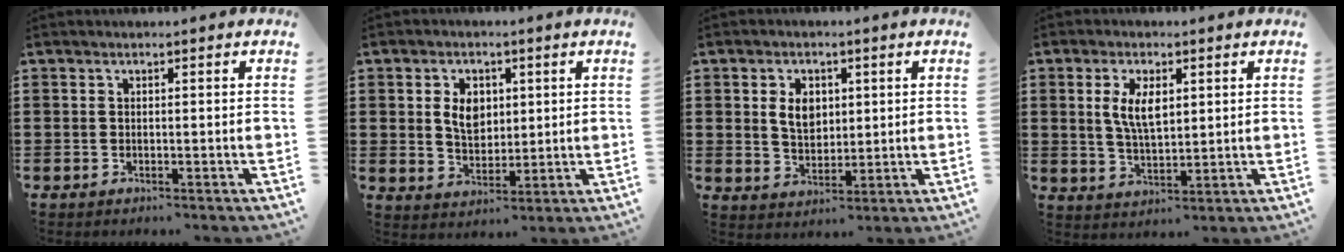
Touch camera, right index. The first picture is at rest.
{"total": 5.2, "force": [1.1, 3.8, 3.4], "torque": [-0.072, 0.012, 0.016]}
{"total": 5.0, "force": [1.2, 3.6, 3.3], "torque": [-0.069, 0.011, 0.017]}
{"total": 5.8, "force": [1.5, 2.7, 4.9], "torque": [-0.094, 0.006, 0.023]}